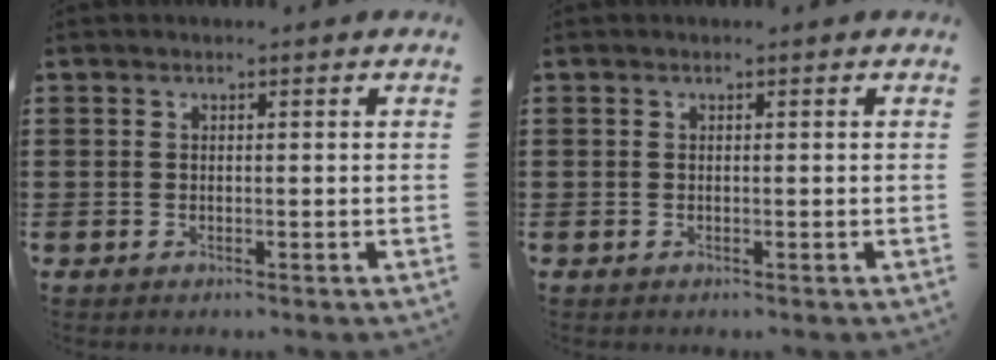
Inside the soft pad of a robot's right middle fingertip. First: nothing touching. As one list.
[{"total": 0.0}]